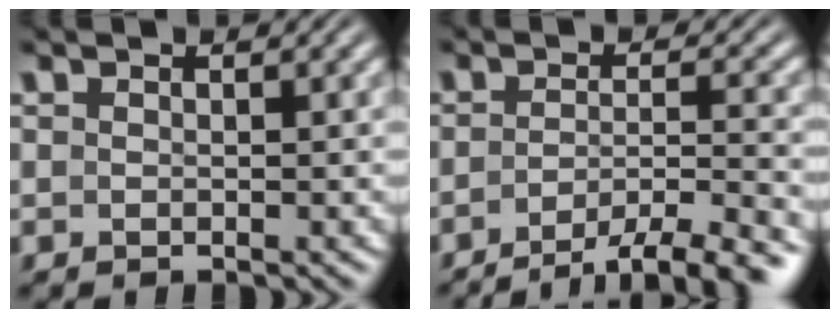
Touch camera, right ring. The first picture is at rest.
{"total": 7.3, "force": [-5.5, 2.2, 4.3], "torque": [-0.063, -0.021, -0.075]}